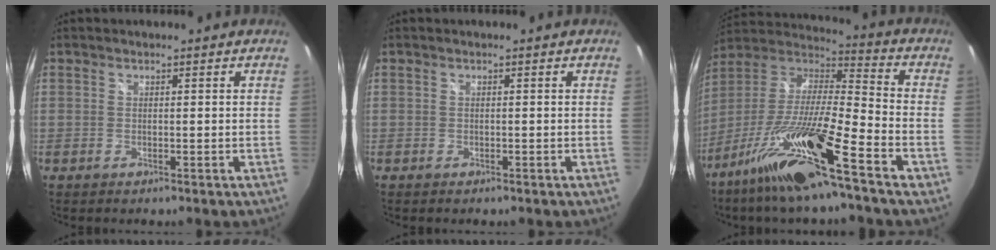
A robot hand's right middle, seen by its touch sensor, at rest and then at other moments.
{"total": 0.5, "force": [-0.5, 0.1, 0.1], "torque": [-0.005, -0.003, -0.009]}
{"total": 19.5, "force": [-12.1, 1.5, 15.2], "torque": [-0.284, -0.023, -0.230]}